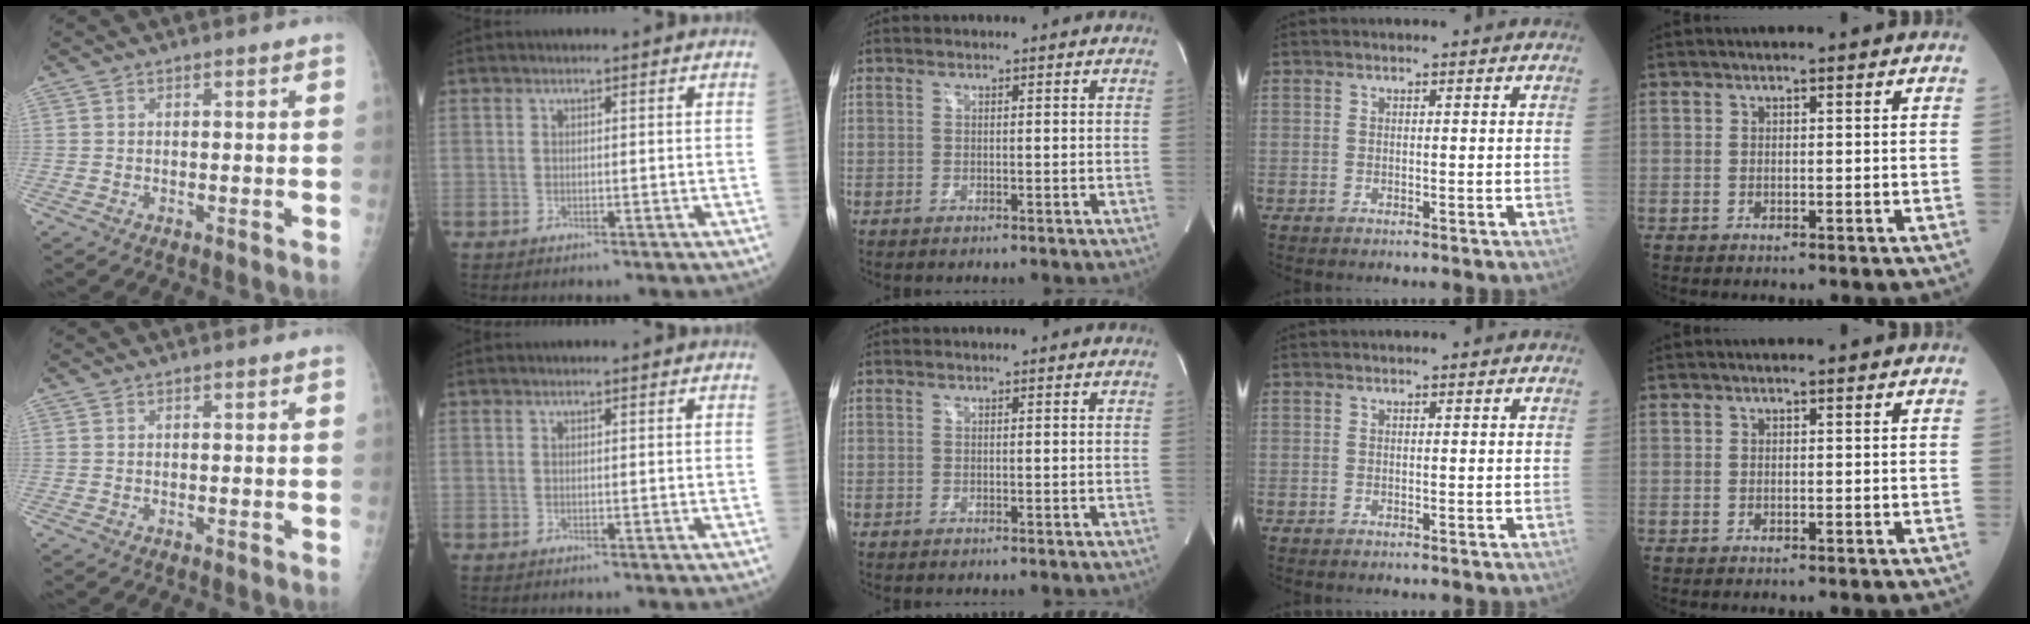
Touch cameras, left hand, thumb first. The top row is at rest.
{}